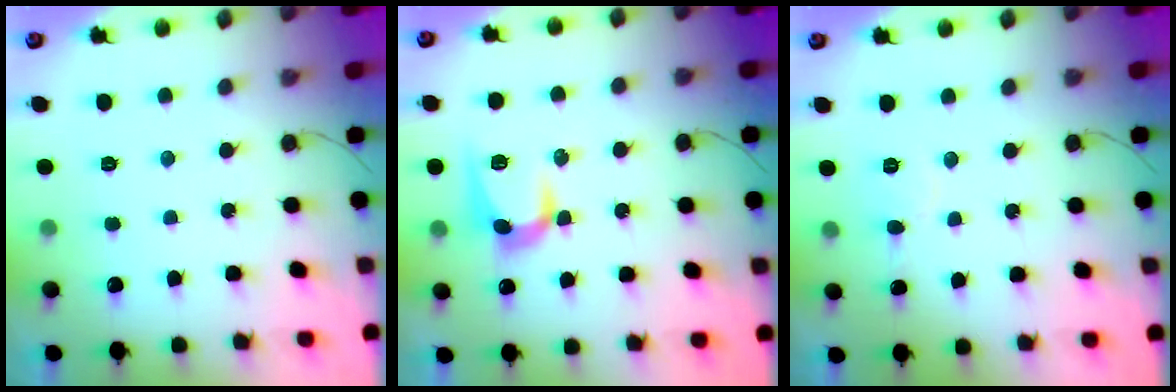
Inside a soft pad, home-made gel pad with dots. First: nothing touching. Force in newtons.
{"total": 9.9, "press": 9.9, "slide": 0.3}
{"total": 4.9, "press": 4.9, "slide": 0.5}